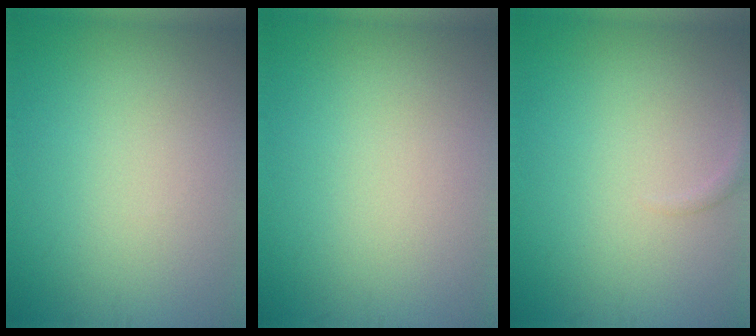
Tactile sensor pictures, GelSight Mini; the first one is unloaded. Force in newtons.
{"total": 0.0}
{"total": 0.6, "press": 0.6, "slide": 0.1}